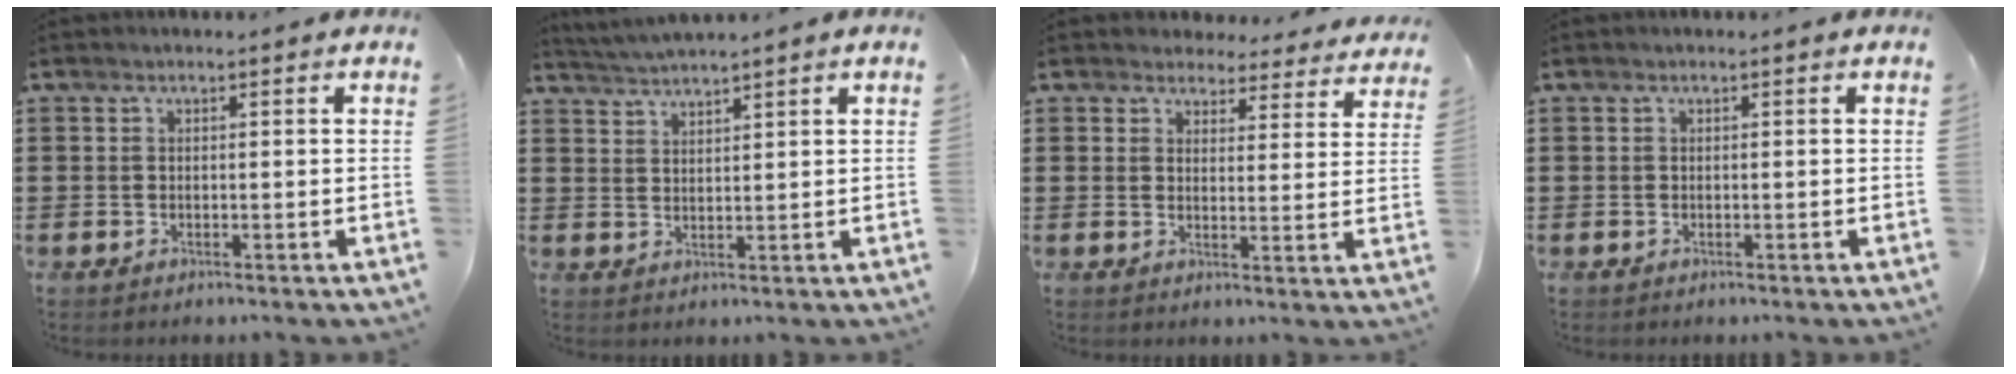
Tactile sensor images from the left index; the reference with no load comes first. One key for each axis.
{"total": 2.4, "fx": 2.3, "fy": -0.6, "fz": 0.1, "tx": -0.009, "ty": -0.004, "tz": 0.043}
{"total": 3.8, "fx": 3.7, "fy": 1.0, "fz": 0.3, "tx": -0.016, "ty": -0.017, "tz": 0.064}
{"total": 0.0}